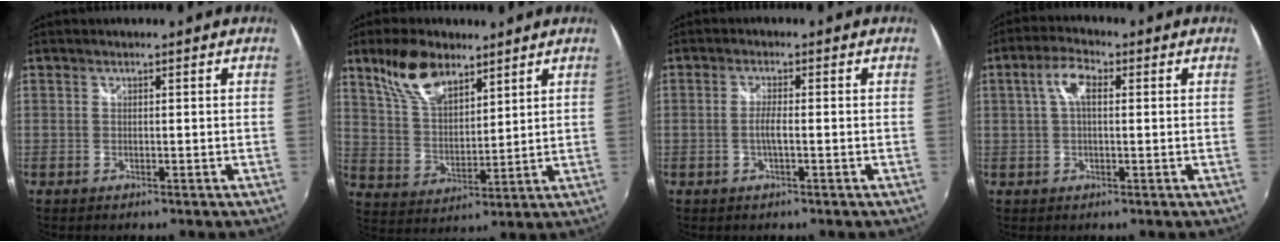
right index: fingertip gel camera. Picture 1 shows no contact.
{"total": 11.4, "force": [7.7, 5.4, 6.6], "torque": [-0.129, 0.019, 0.154]}
{"total": 2.2, "force": [-0.6, 0.2, 2.1], "torque": [-0.042, -0.002, -0.012]}
{"total": 5.3, "force": [1.1, 2.4, 4.7], "torque": [-0.092, 0.016, 0.018]}